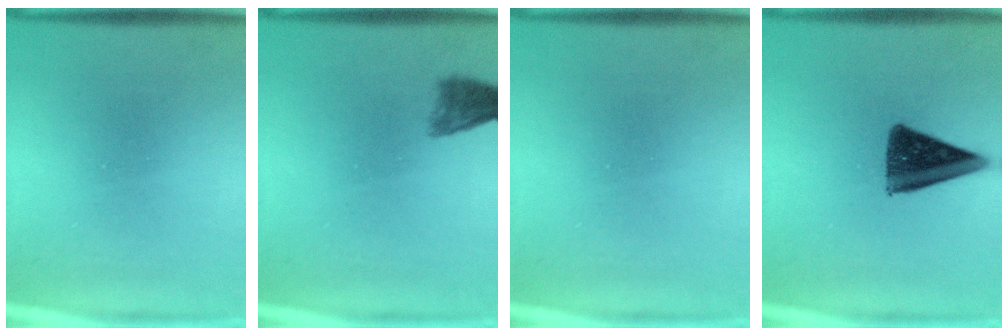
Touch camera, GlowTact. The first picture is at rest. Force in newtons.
{"total": 3.0}
{"total": 0.0}
{"total": 10.9}